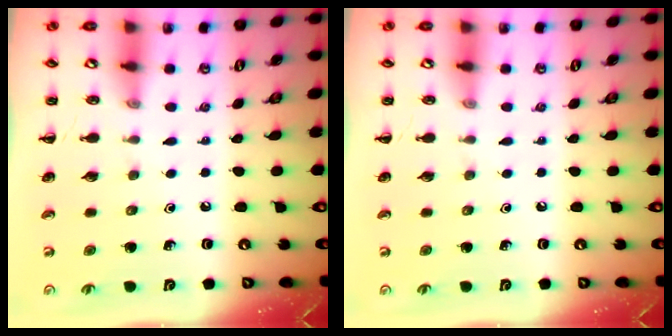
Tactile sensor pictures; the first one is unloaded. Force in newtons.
{"total": 0.0}